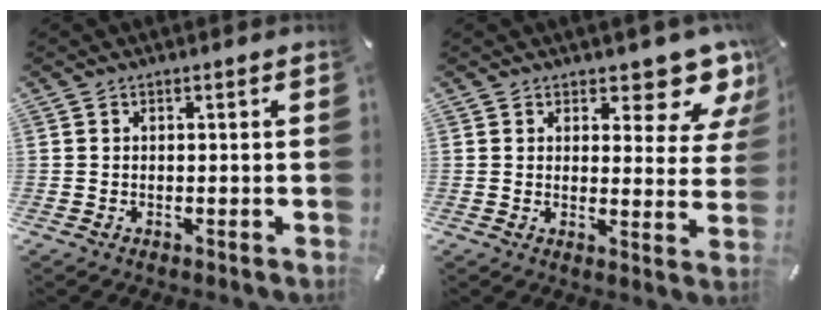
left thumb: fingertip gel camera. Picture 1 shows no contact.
{"total": 9.3, "force": [7.6, 3.6, 4.0], "torque": [-0.026, -0.074, 0.126]}